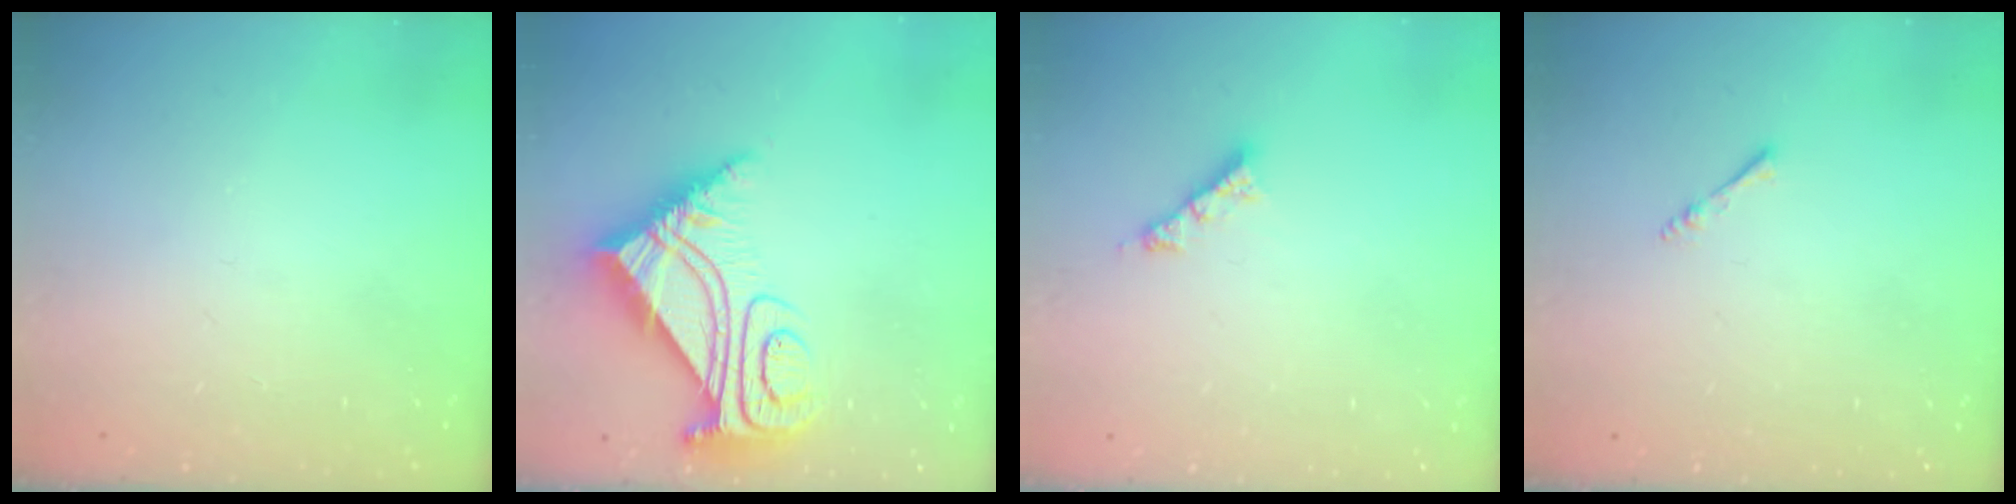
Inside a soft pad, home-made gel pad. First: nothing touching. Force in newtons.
{"total": 11.0, "press": 10.9, "slide": 1.0}
{"total": 4.1, "press": 4.0, "slide": 0.3}
{"total": 2.4, "press": 2.3, "slide": 0.5}